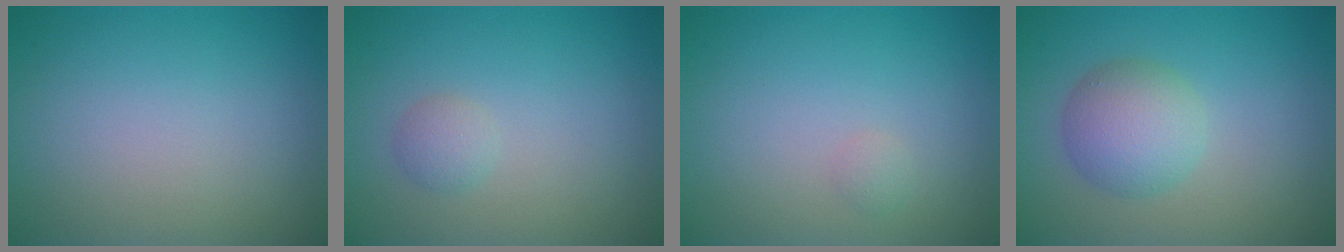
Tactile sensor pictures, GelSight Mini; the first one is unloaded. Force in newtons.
{"total": 1.3, "press": 1.3, "slide": 0.1}
{"total": 0.6, "press": 0.6, "slide": 0.0}
{"total": 4.0, "press": 4.0, "slide": 0.1}